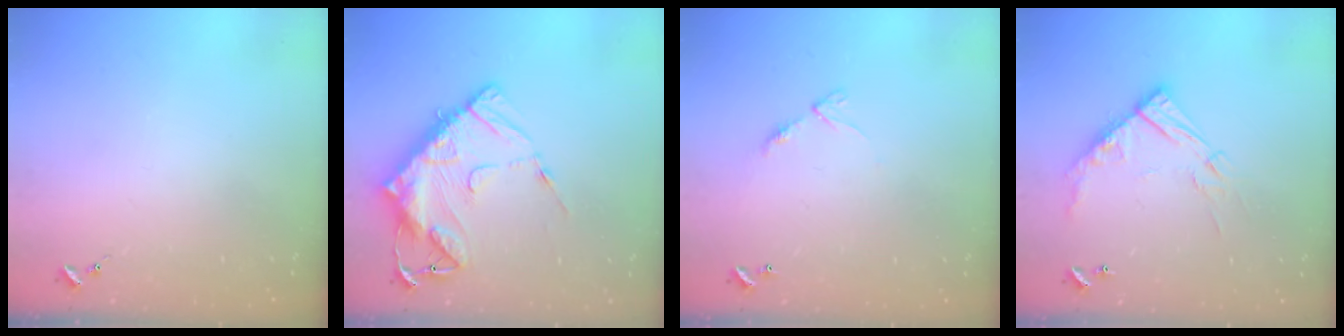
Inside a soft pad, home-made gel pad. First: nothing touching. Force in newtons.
{"total": 16.9, "press": 16.8, "slide": 1.8}
{"total": 6.4, "press": 6.4, "slide": 0.5}
{"total": 14.3, "press": 14.3, "slide": 1.0}